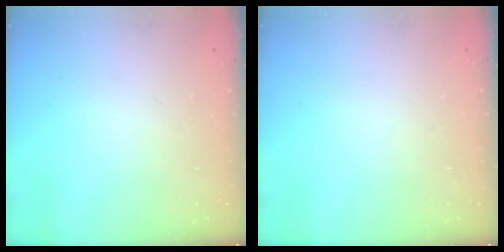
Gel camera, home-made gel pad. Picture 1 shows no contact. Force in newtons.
{"total": 0.0}